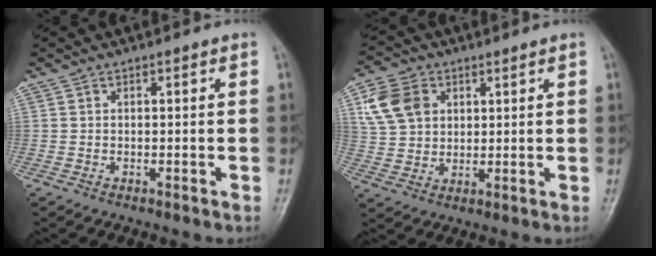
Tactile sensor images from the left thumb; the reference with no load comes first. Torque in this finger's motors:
{"motor_torque": [0.47, 1.37, 0.63, -0.46, 0.10]}